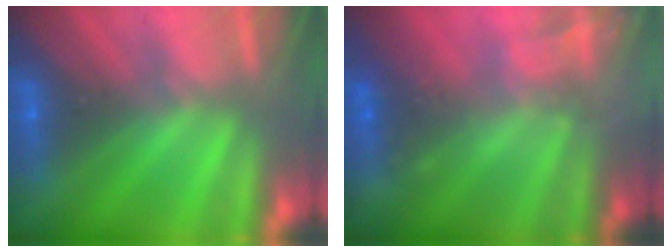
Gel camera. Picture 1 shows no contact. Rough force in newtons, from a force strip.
{"total": 2.1}